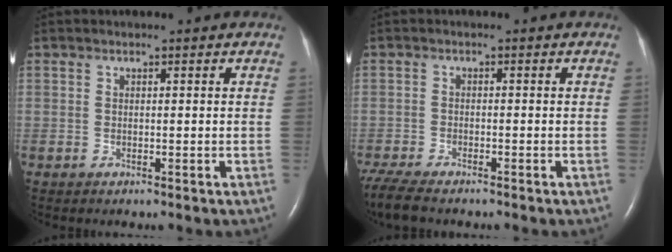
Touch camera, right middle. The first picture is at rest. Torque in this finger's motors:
{"motor_torque": [0.55, -0.53, 0.04, 0.06]}